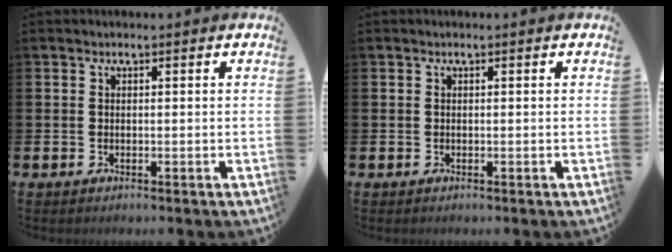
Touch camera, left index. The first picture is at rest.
{"total": 0.0}